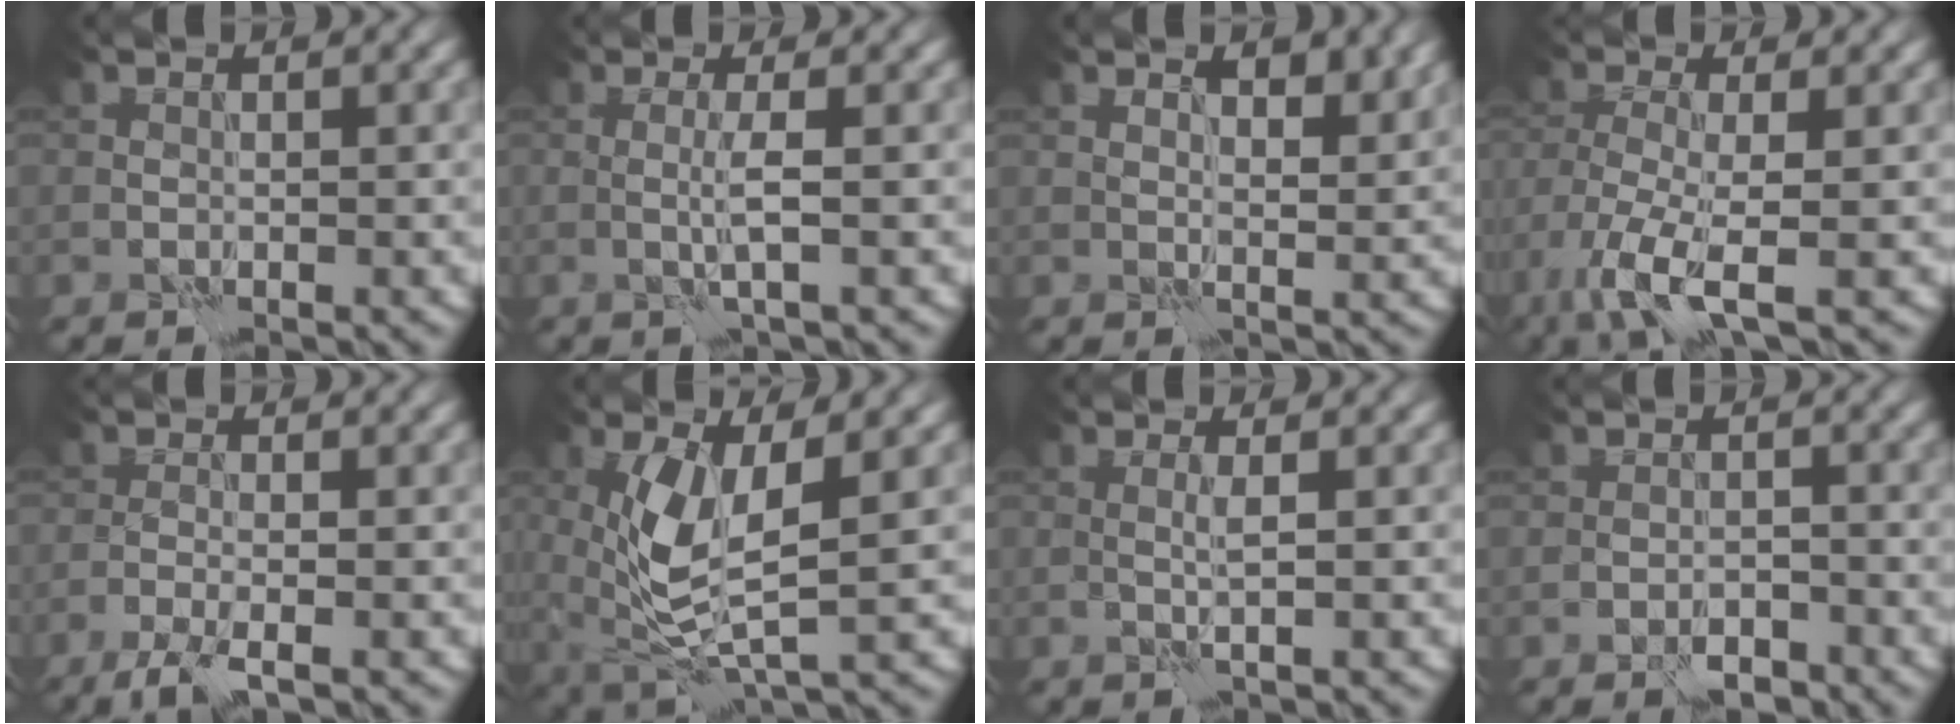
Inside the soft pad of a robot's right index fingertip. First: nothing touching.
{"total": 2.1, "force": [0.0, 0.1, 2.1], "torque": [-0.044, -0.004, -0.004]}
{"total": 3.0, "force": [1.8, 1.1, 2.2], "torque": [-0.025, -0.004, 0.027]}
{"total": 6.4, "force": [-3.4, 1.7, 5.1], "torque": [-0.110, -0.013, -0.075]}
{"total": 2.9, "force": [-2.0, 0.5, 2.1], "torque": [-0.046, -0.004, -0.048]}
{"total": 6.6, "force": [0.6, 2.2, 6.2], "torque": [-0.138, -0.012, 0.016]}
{"total": 1.2, "force": [0.1, 0.1, 1.2], "torque": [-0.025, 0.002, -0.002]}
{"total": 2.1, "force": [-1.5, 0.9, 1.1], "torque": [-0.016, 0.003, -0.025]}